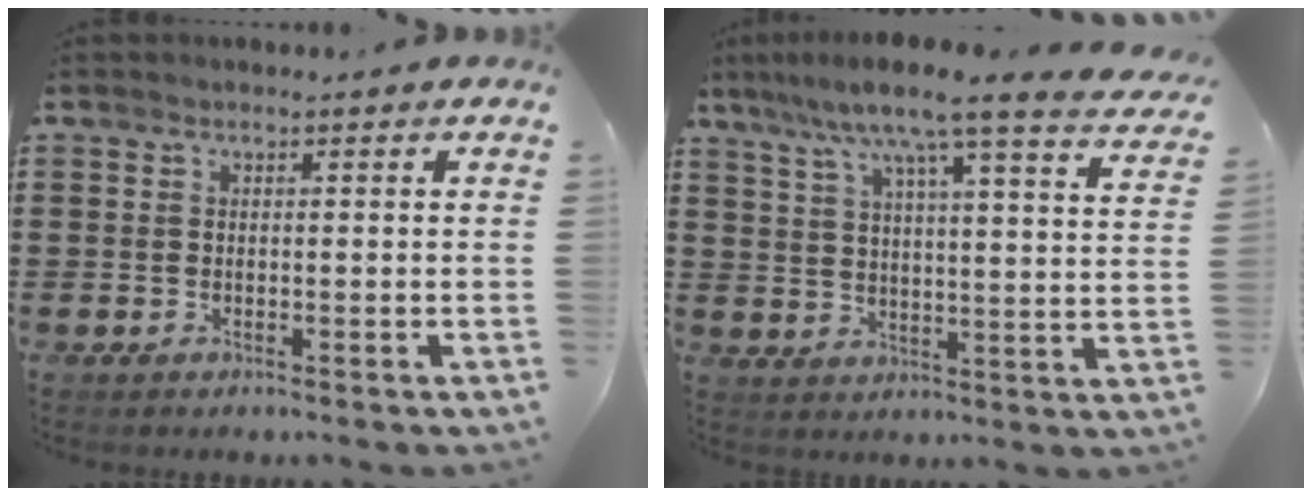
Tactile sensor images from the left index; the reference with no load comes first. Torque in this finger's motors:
{"motor_torque": [2.14, 0.00, 0.63, 0.21]}